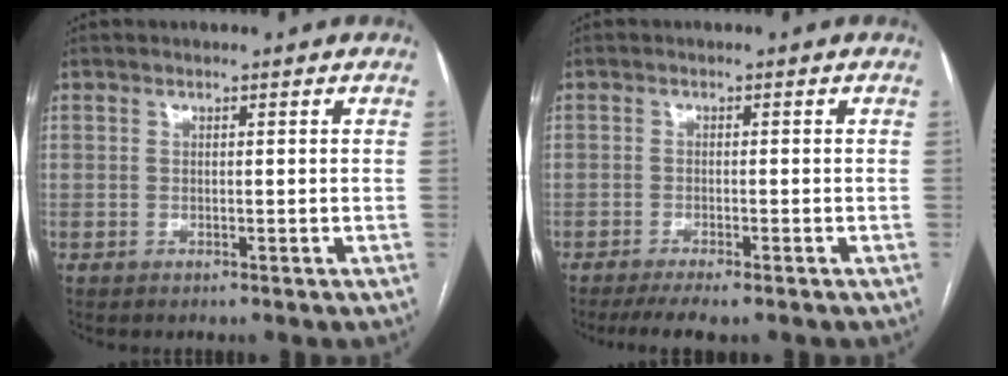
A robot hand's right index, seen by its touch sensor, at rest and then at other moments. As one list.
[{"total": 5.0, "force": [-3.8, 0.7, 3.1], "torque": [-0.046, -0.010, -0.060]}]